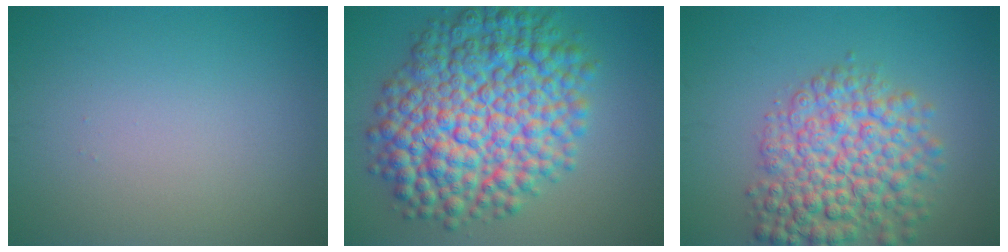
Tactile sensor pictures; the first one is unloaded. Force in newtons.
{"total": 13.0, "press": 13.0, "slide": 0.2}
{"total": 8.0, "press": 8.0, "slide": 0.3}